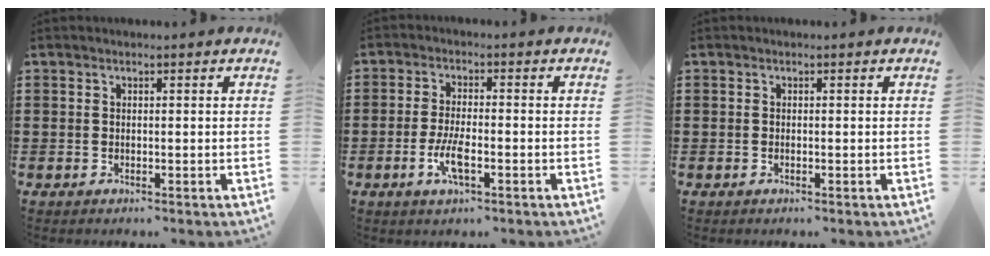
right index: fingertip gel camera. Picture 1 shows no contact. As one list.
[{"total": 4.9, "force": [-1.8, 1.4, 4.3], "torque": [-0.090, -0.003, -0.036]}, {"total": 0.0}]